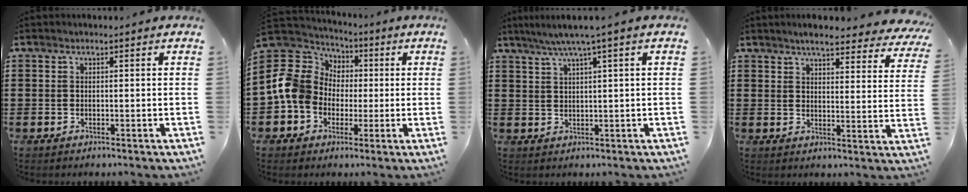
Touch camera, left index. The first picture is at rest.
{"total": 11.0, "force": [-0.3, 10.0, 4.6], "torque": [-0.150, 0.006, -0.009]}
{"total": 3.4, "force": [1.8, -0.3, 2.9], "torque": [-0.059, -0.002, 0.028]}
{"total": 5.7, "force": [5.0, 0.4, 2.6], "torque": [-0.059, -0.020, 0.087]}